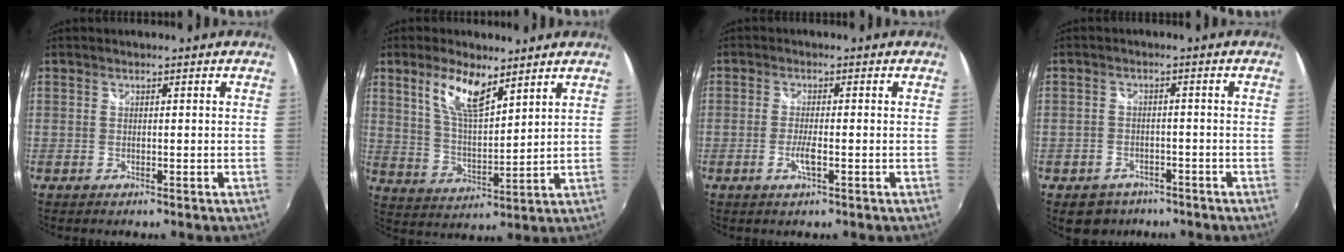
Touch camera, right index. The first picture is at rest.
{"total": 9.7, "force": [6.1, 3.0, 6.9], "torque": [-0.130, 0.004, 0.119]}
{"total": 3.0, "force": [-1.1, 0.3, 2.7], "torque": [-0.057, -0.004, -0.022]}
{"total": 5.7, "force": [-4.0, 3.9, 1.3], "torque": [-0.043, 0.006, -0.057]}